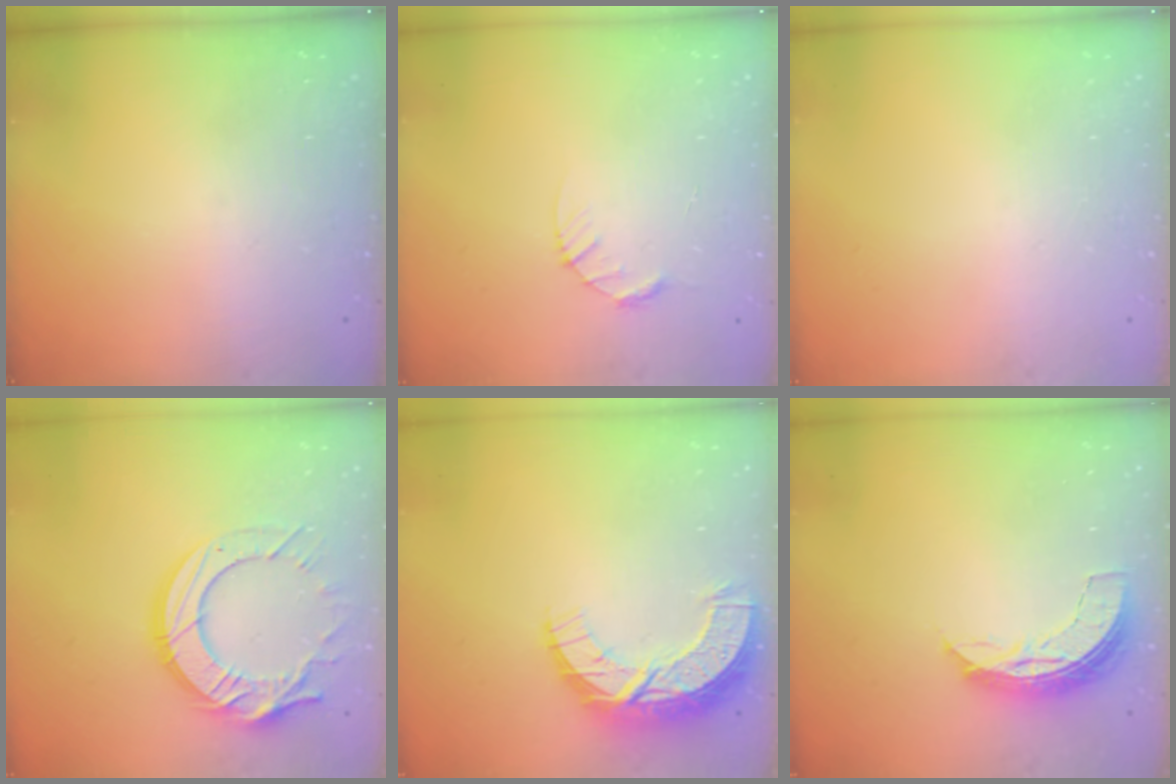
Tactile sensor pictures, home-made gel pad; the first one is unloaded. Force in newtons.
{"total": 3.7, "press": 3.6, "slide": 0.4}
{"total": 0.0}
{"total": 17.4, "press": 17.3, "slide": 1.7}
{"total": 11.6, "press": 11.6, "slide": 0.7}
{"total": 6.9, "press": 6.9, "slide": 0.5}